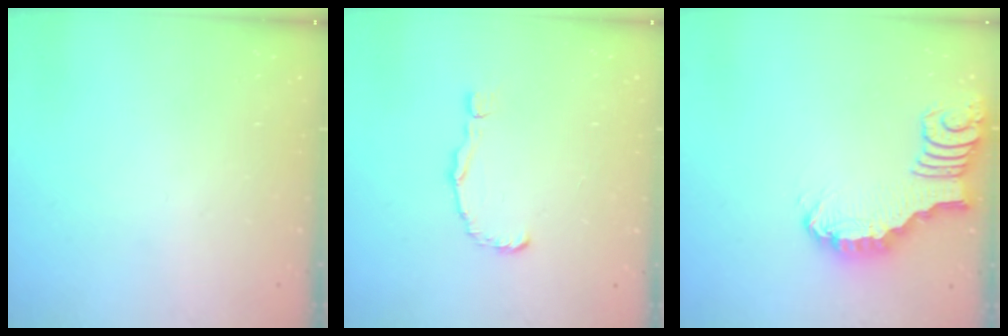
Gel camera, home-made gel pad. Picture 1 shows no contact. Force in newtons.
{"total": 2.4, "press": 2.3, "slide": 0.3}
{"total": 2.7, "press": 2.7, "slide": 0.4}